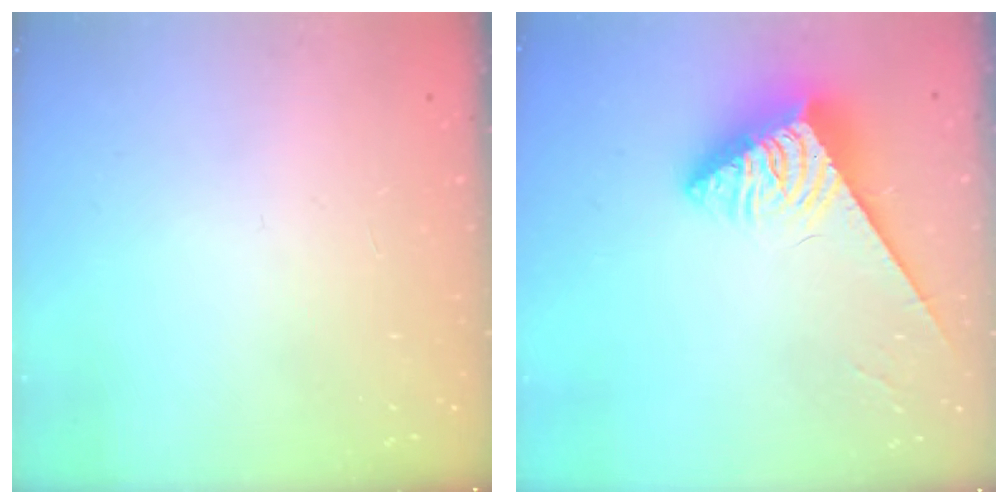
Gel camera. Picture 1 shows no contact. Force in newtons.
{"total": 4.1, "press": 4.1, "slide": 0.4}